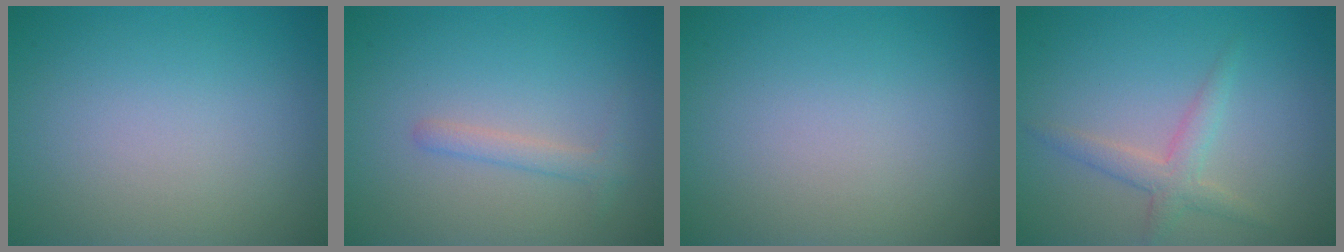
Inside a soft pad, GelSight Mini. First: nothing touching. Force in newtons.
{"total": 1.4, "press": 1.4, "slide": 0.0}
{"total": 0.0}
{"total": 2.4, "press": 2.4, "slide": 0.1}